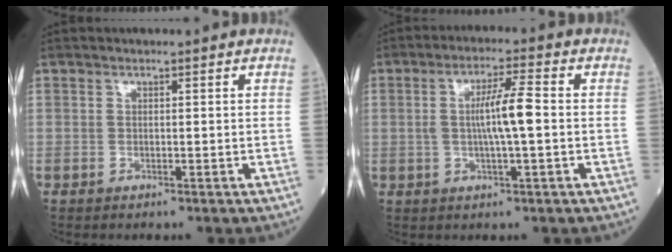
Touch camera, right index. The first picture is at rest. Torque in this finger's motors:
{"motor_torque": [0.26, -0.04, 0.18, 0.09]}